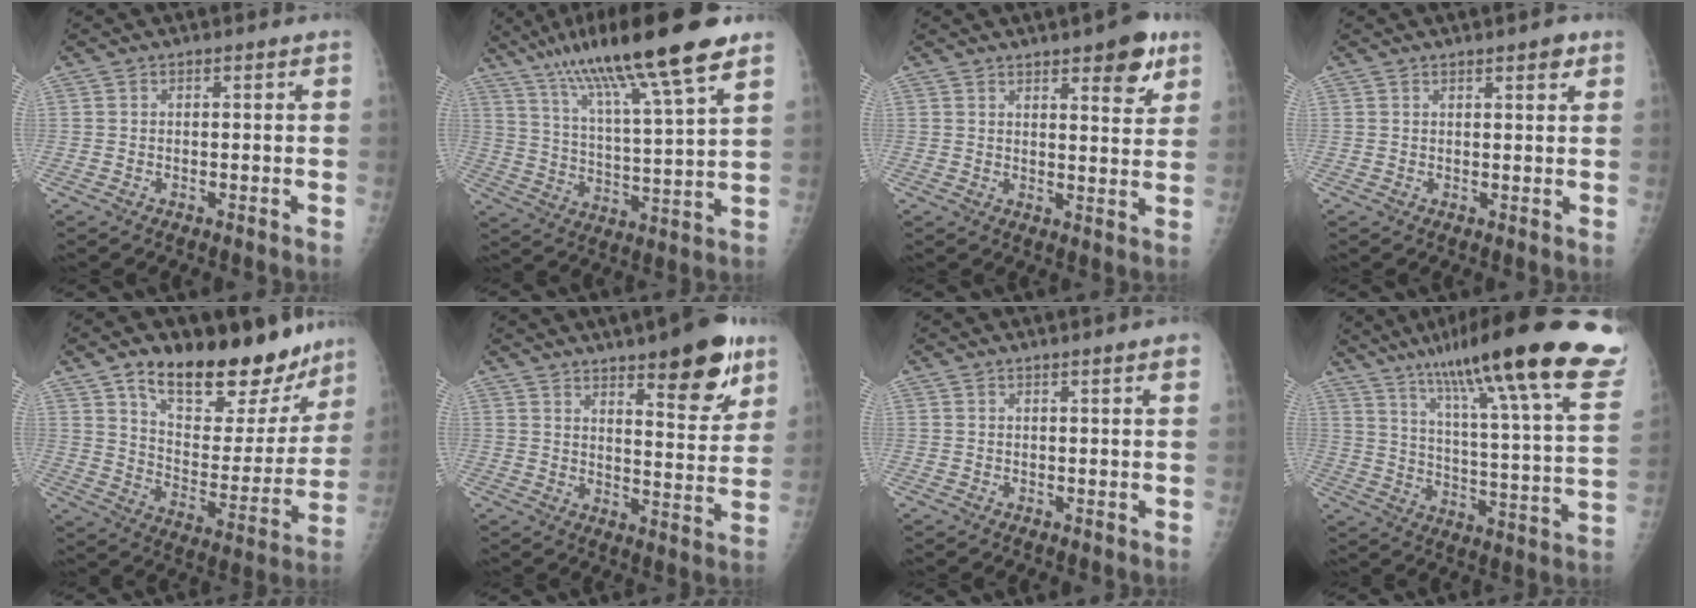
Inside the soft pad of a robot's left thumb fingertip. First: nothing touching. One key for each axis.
{"total": 21.0, "fx": 14.0, "fy": 2.1, "fz": 15.5, "tx": -0.263, "ty": -0.036, "tz": 0.239}
{"total": 8.3, "fx": 5.0, "fy": 2.8, "fz": 6.1, "tx": -0.060, "ty": -0.026, "tz": 0.066}
{"total": 2.5, "fx": 1.6, "fy": 0.7, "fz": 1.8, "tx": -0.017, "ty": -0.007, "tz": 0.020}
{"total": 23.7, "fx": 17.1, "fy": 10.5, "fz": 12.6, "tx": -0.130, "ty": -0.087, "tz": 0.266}
{"total": 14.7, "fx": 9.1, "fy": 4.2, "fz": 10.7, "tx": -0.114, "ty": -0.054, "tz": 0.133}
{"total": 2.2, "fx": 1.5, "fy": -0.1, "fz": 1.6, "tx": -0.019, "ty": -0.002, "tz": 0.021}
{"total": 31.4, "fx": 21.6, "fy": 3.8, "fz": 22.5, "tx": -0.305, "ty": -0.067, "tz": 0.311}